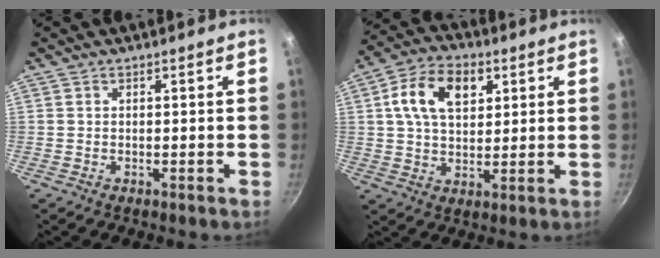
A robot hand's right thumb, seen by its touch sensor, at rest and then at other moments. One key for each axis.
{"total": 12.3, "fx": 4.0, "fy": 7.9, "fz": 8.6, "tx": -0.132, "ty": 0.006, "tz": 0.059}